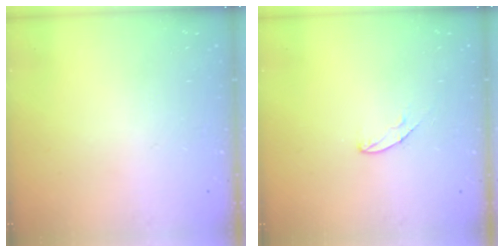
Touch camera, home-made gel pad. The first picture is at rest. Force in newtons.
{"total": 5.2, "press": 5.1, "slide": 0.4}